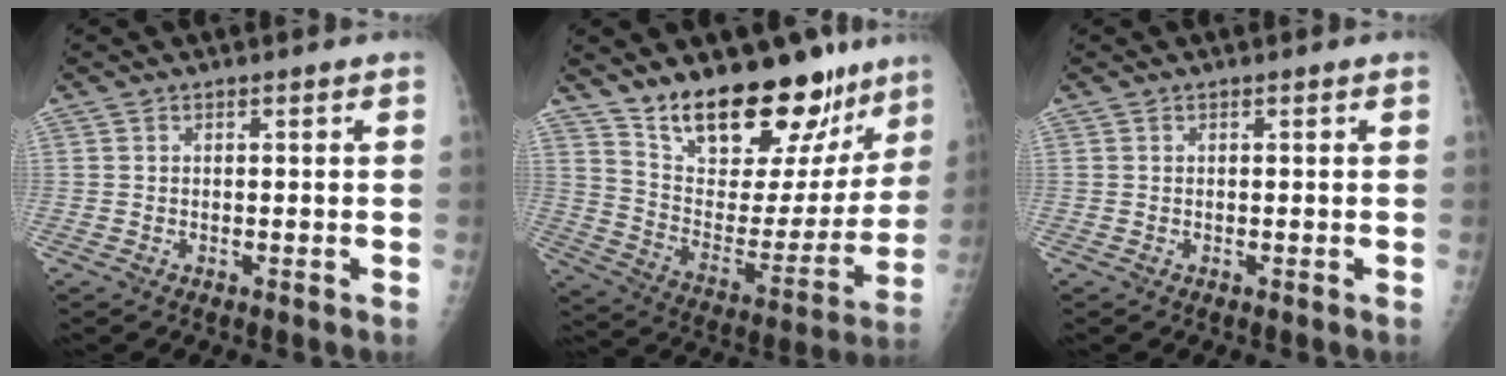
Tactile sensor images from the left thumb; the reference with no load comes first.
{"total": 23.9, "force": [18.1, 10.1, 11.9], "torque": [-0.134, -0.109, 0.284]}
{"total": 0.0}